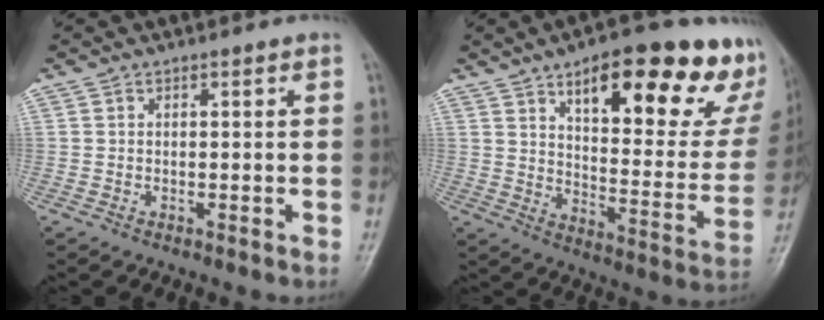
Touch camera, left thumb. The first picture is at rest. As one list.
[{"total": 28.1, "force": [16.0, 9.8, 20.9], "torque": [-0.238, -0.051, 0.229]}]